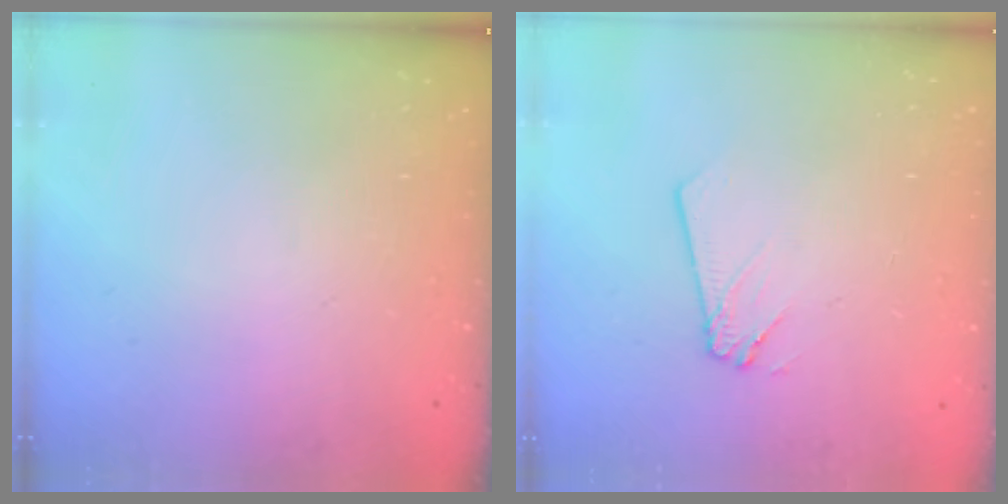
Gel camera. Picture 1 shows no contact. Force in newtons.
{"total": 2.4, "press": 2.4, "slide": 0.2}